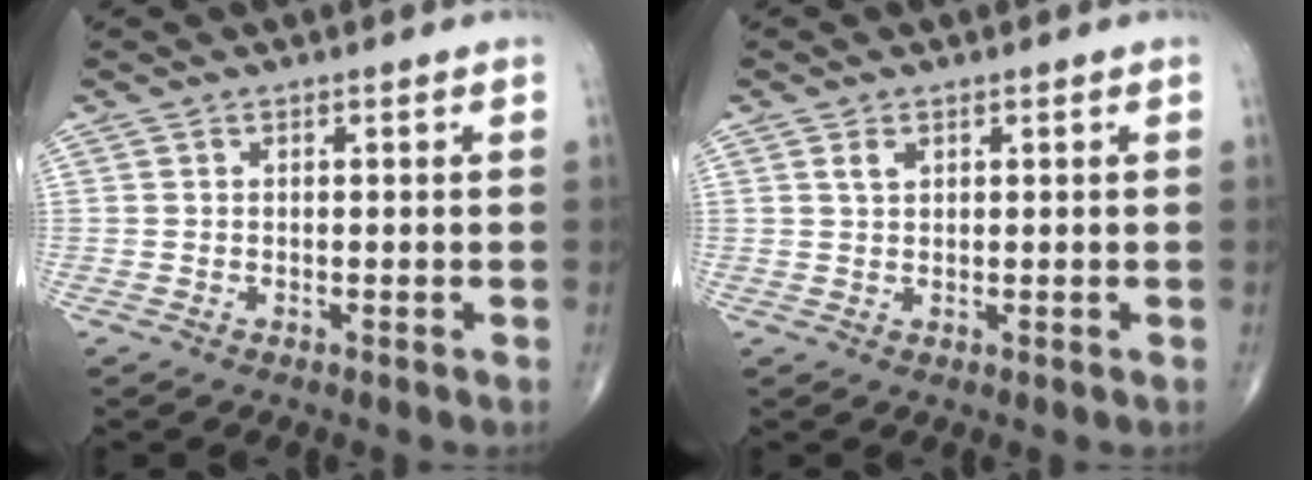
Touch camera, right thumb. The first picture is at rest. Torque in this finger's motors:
{"motor_torque": [0.03, -0.05, 0.39, 0.34, -0.02]}